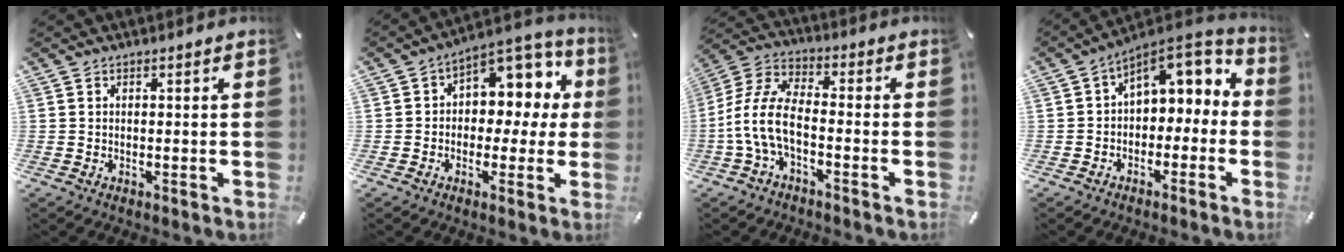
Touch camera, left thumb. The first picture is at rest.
{"total": 9.2, "force": [2.4, 7.0, 5.5], "torque": [-0.075, -0.023, 0.046]}
{"total": 9.6, "force": [-4.0, 4.9, 7.3], "torque": [-0.165, -0.001, -0.077]}
{"total": 8.6, "force": [3.0, 5.9, 5.4], "torque": [-0.079, -0.021, 0.056]}